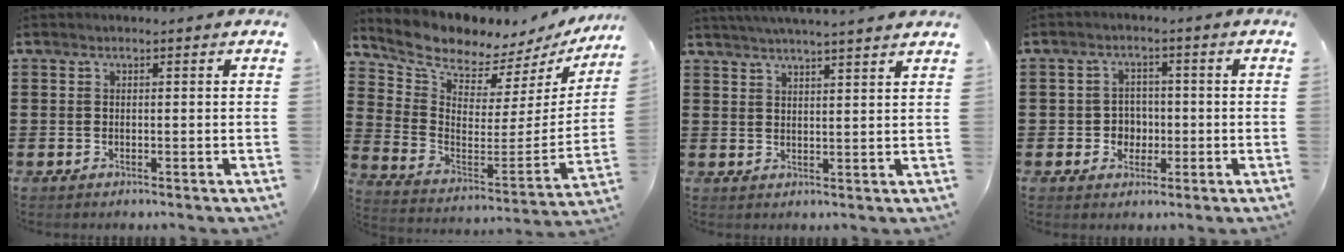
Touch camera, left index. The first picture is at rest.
{"total": 6.2, "force": [6.0, 1.0, 0.8], "torque": [-0.060, -0.065, 0.100]}
{"total": 3.3, "force": [3.1, -0.8, 0.8], "torque": [-0.027, -0.015, 0.054]}
{"total": 3.3, "force": [-0.8, 3.0, 1.1], "torque": [-0.025, 0.002, -0.022]}